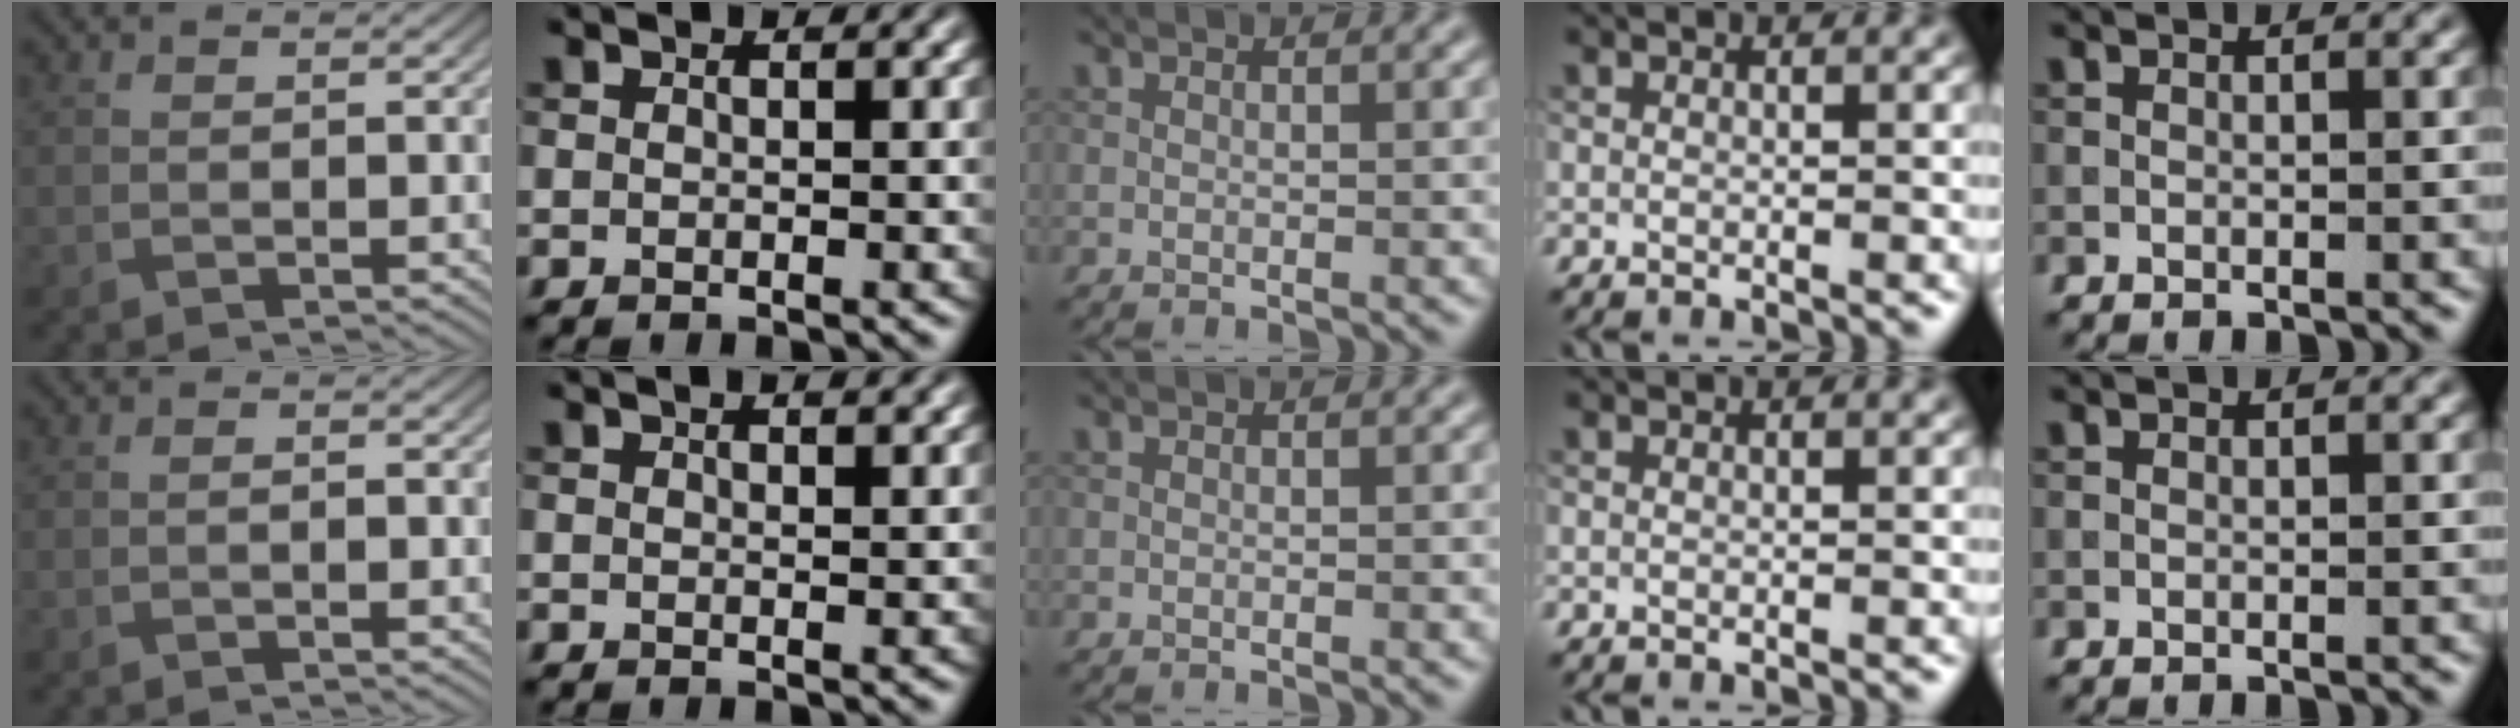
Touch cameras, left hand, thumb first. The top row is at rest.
{"thumb": {"total": 0.8, "force": [-0.3, 0.3, 0.7], "torque": [-0.011, 0.001, -0.006]}, "index": {"total": 1.5, "force": [1.0, 0.4, 1.1], "torque": [-0.010, 0.001, 0.017]}}